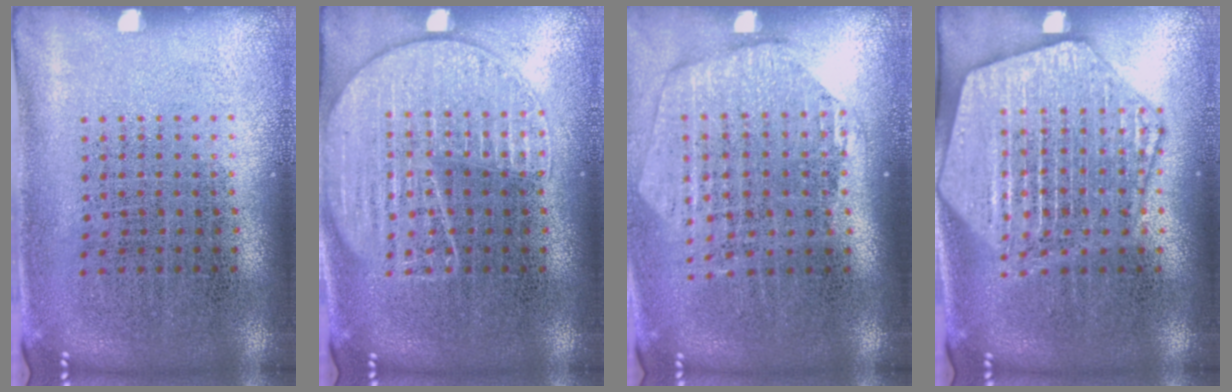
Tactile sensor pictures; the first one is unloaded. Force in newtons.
{"total": 2.6, "press": 2.6, "slide": 0.3}
{"total": 1.7, "press": 1.5, "slide": 0.8}
{"total": 3.6, "press": 3.5, "slide": 0.3}